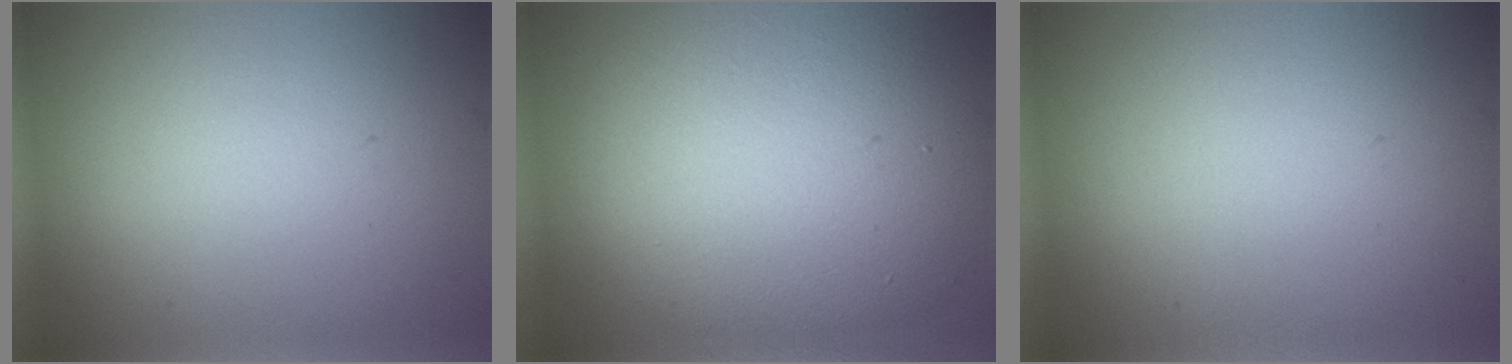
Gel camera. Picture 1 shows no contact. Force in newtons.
{"total": 12.3, "press": 12.3, "slide": 0.7}
{"total": 0.0}